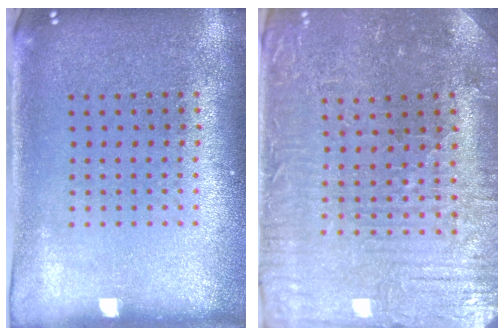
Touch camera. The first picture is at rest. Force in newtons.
{"total": 2.0, "press": 1.9, "slide": 0.4}